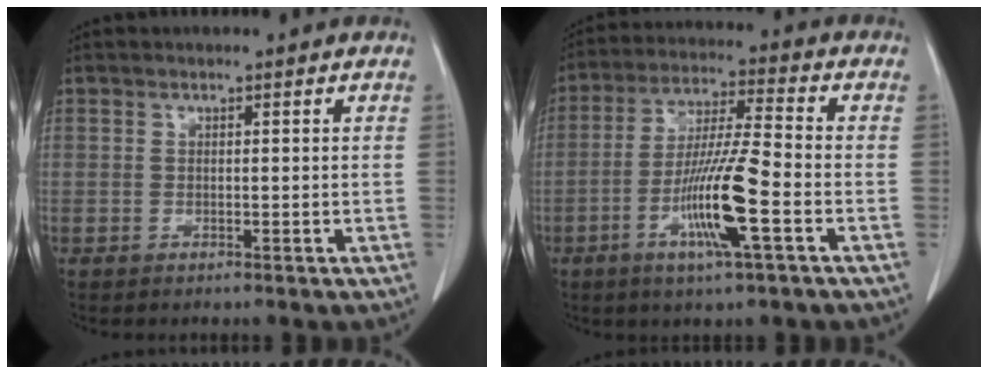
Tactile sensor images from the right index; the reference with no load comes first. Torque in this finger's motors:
{"motor_torque": [1.45, -0.68, 0.56, 0.15]}